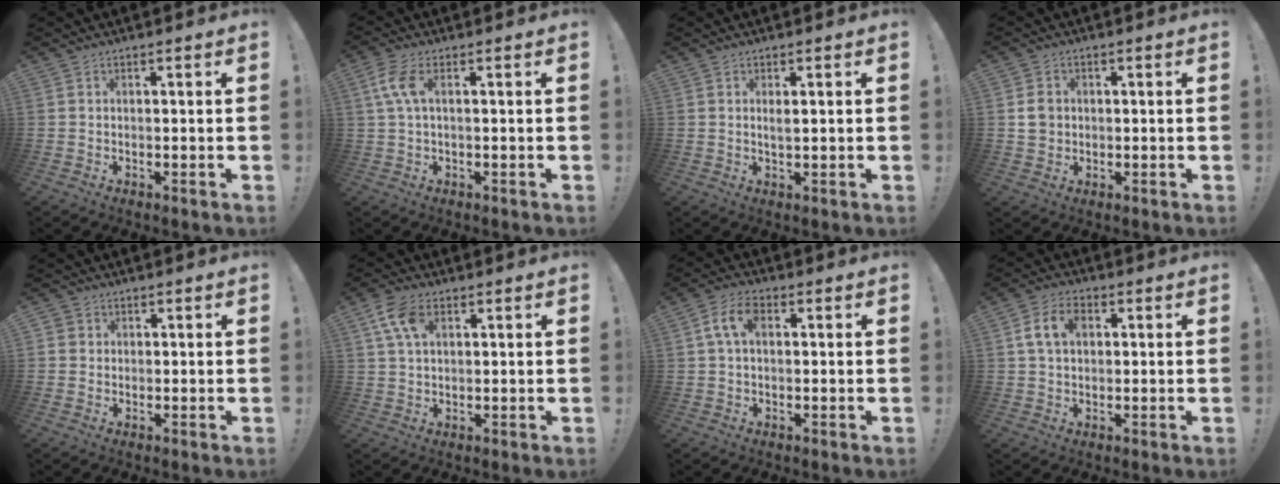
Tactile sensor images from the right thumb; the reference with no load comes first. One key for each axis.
{"total": 6.1, "fx": 1.3, "fy": 2.3, "fz": 5.5, "tx": -0.118, "ty": 0.001, "tz": 0.023}
{"total": 1.8, "fx": 0.6, "fy": 0.4, "fz": 1.6, "tx": -0.023, "ty": -0.006, "tz": 0.008}
{"total": 4.4, "fx": 0.3, "fy": 4.0, "fz": 1.9, "tx": -0.021, "ty": 0.006, "tz": 0.006}
{"total": 2.2, "fx": 0.5, "fy": 2.1, "fz": 0.5, "tx": -0.007, "ty": 0.002, "tz": 0.009}
{"total": 8.4, "fx": 3.4, "fy": 4.8, "fz": 6.0, "tx": -0.116, "ty": 0.001, "tz": 0.068}
{"total": 7.3, "fx": 1.6, "fy": 4.2, "fz": 5.7, "tx": -0.117, "ty": 0.009, "tz": 0.029}
{"total": 8.3, "fx": 2.0, "fy": 5.6, "fz": 5.9, "tx": -0.101, "ty": 0.011, "tz": 0.037}